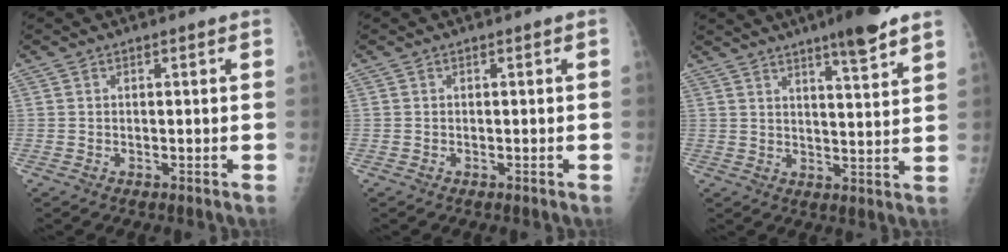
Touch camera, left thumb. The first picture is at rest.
{"total": 0.0}
{"total": 9.3, "force": [6.6, 0.9, 6.4], "torque": [-0.085, -0.036, 0.096]}